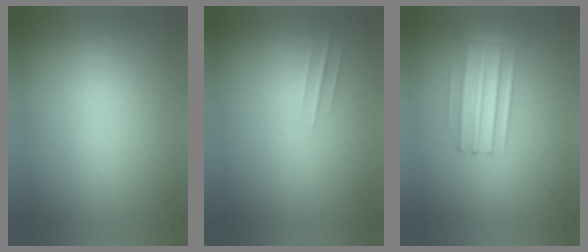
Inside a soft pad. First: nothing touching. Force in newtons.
{"total": 1.0}
{"total": 2.9}